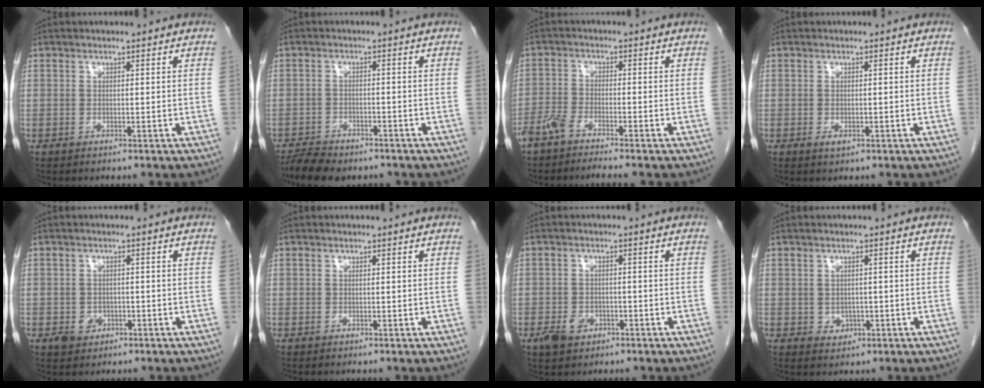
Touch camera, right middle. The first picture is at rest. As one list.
[{"total": 6.4, "force": [-5.4, 2.2, 2.7], "torque": [-0.048, -0.012, -0.088]}, {"total": 4.4, "force": [-3.7, 0.1, 2.3], "torque": [-0.051, -0.008, -0.073]}, {"total": 1.0, "force": [-0.4, 0.5, 0.8], "torque": [-0.018, -0.004, -0.002]}, {"total": 2.7, "force": [-1.2, 2.2, 1.0], "torque": [-0.012, 0.005, -0.010]}, {"total": 0.0}, {"total": 3.6, "force": [-1.8, 2.5, 1.8], "torque": [-0.033, 0.001, -0.023]}, {"total": 1.8, "force": [-0.4, 1.5, 0.9], "torque": [-0.017, 0.000, 0.003]}]